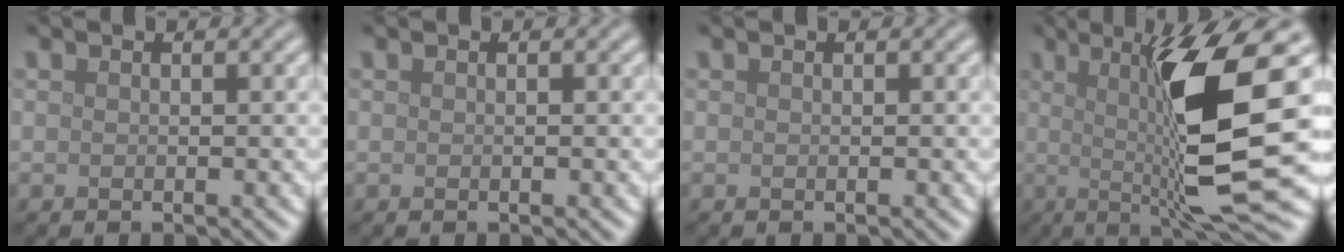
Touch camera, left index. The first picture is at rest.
{"total": 0.0}
{"total": 0.0}
{"total": 11.8, "force": [0.7, 2.0, 11.7], "torque": [-0.170, -0.004, 0.015]}